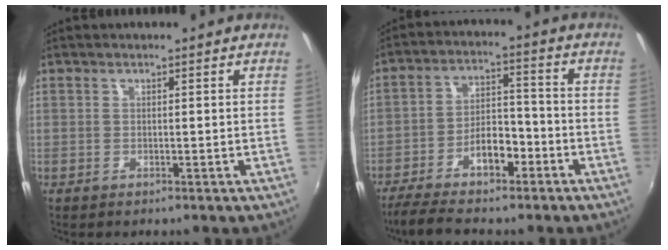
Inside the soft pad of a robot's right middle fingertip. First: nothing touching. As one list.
[{"total": 10.5, "force": [-7.0, 4.2, 6.7], "torque": [-0.132, 0.017, -0.117]}]